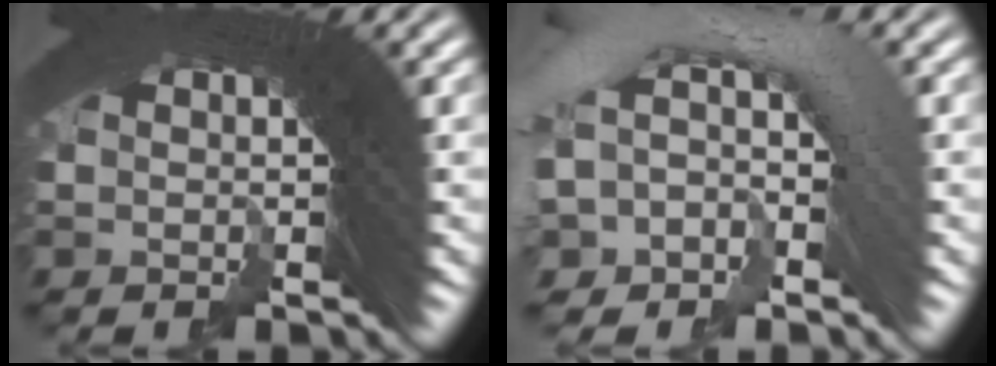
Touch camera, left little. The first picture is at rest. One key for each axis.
{"total": 5.1, "fx": -0.2, "fy": 3.4, "fz": 3.7, "tx": -0.072, "ty": 0.022, "tz": -0.022}